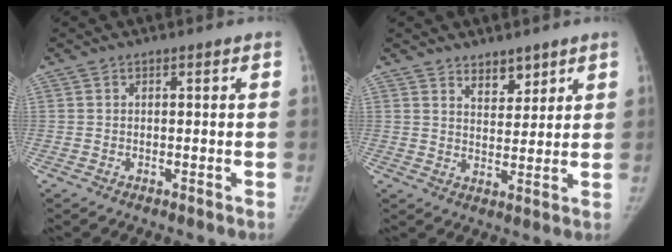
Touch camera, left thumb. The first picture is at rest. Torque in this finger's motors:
{"motor_torque": [-0.09, 0.00, 0.23, -0.18, -0.05]}